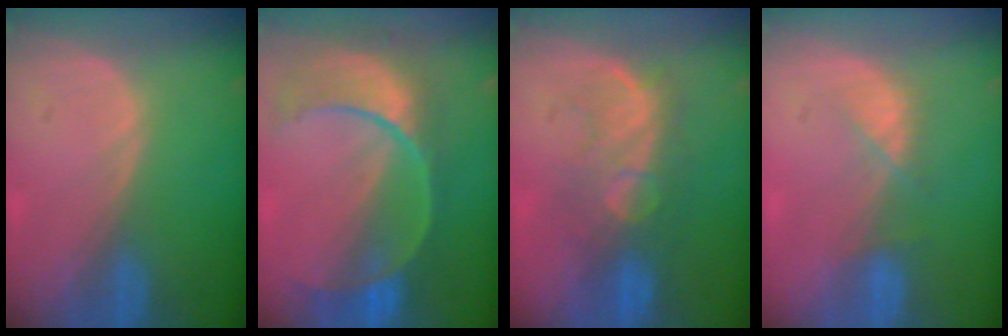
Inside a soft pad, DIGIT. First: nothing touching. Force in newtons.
{"total": 10.8, "press": 9.3, "slide": 5.6}
{"total": 8.2, "press": 7.8, "slide": 2.5}
{"total": 2.9, "press": 2.9, "slide": 0.7}